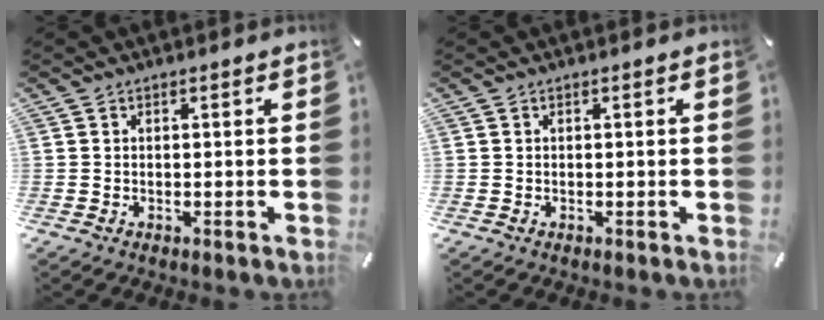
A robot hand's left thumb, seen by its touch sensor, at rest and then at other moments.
{"total": 0.0}